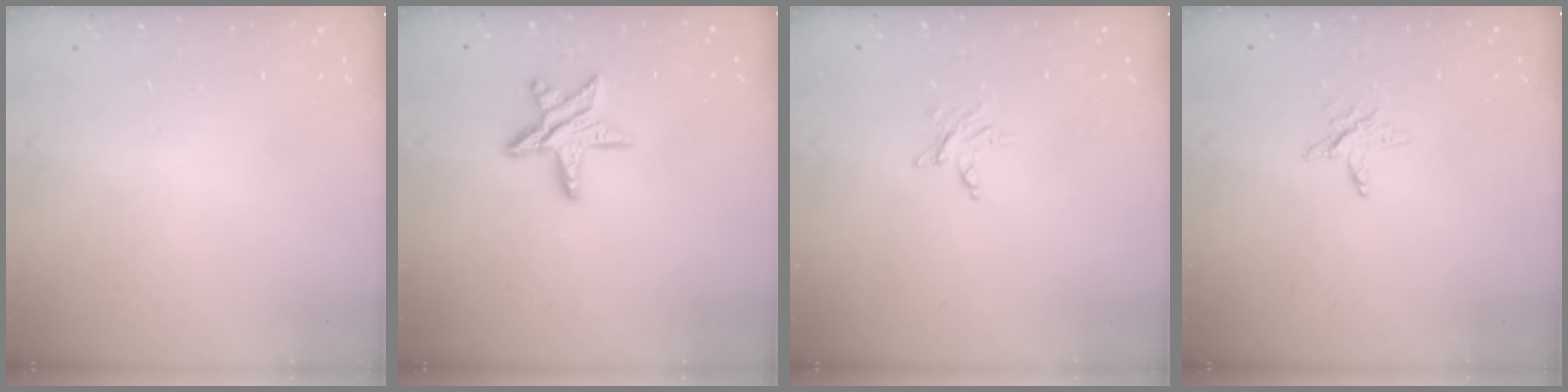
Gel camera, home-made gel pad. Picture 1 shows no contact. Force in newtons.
{"total": 11.5, "press": 11.5, "slide": 1.0}
{"total": 2.5, "press": 2.5, "slide": 0.4}
{"total": 3.4, "press": 3.4, "slide": 0.3}